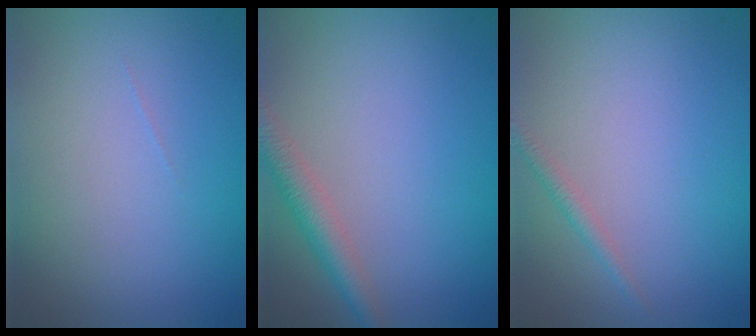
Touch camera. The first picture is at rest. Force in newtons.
{"total": 2.6, "press": 2.6, "slide": 0.1}
{"total": 1.0, "press": 1.0, "slide": 0.0}